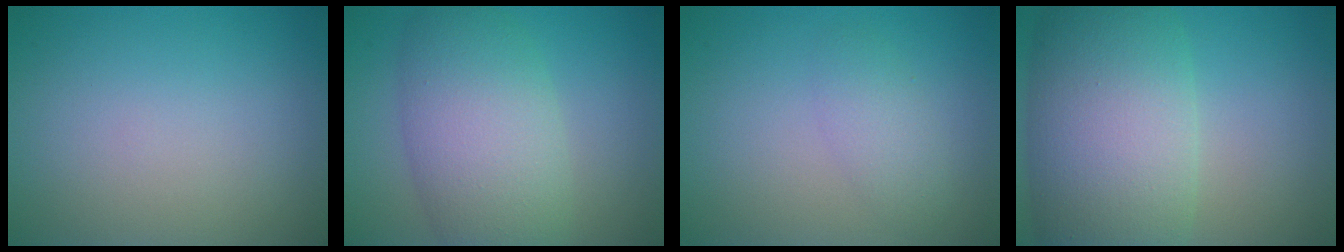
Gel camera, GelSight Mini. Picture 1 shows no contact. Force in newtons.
{"total": 7.9, "press": 7.9, "slide": 0.4}
{"total": 2.0, "press": 2.0, "slide": 0.1}
{"total": 11.7, "press": 11.7, "slide": 0.1}